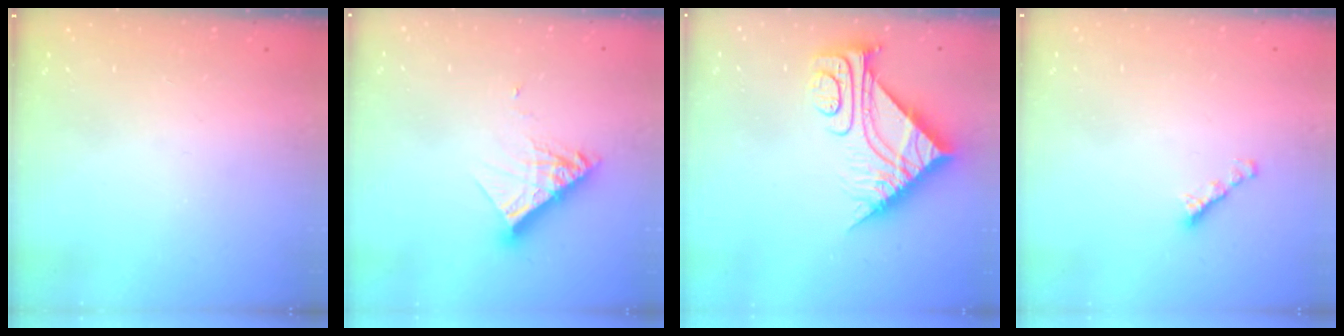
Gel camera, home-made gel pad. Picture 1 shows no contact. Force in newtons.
{"total": 10.2, "press": 10.2, "slide": 0.3}
{"total": 9.9, "press": 9.9, "slide": 0.9}
{"total": 2.7, "press": 2.6, "slide": 0.7}